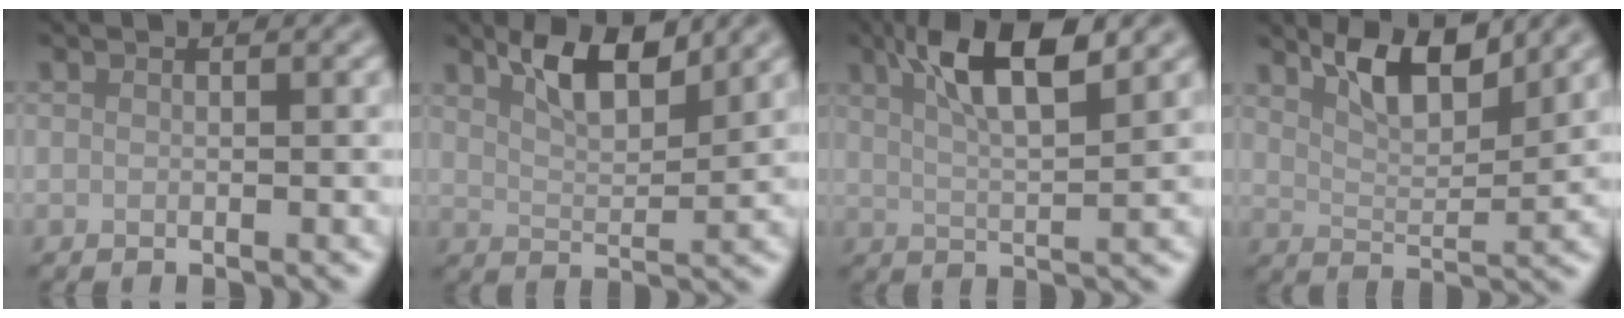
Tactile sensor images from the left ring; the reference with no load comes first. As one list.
[{"total": 5.0, "force": [3.3, 1.7, 3.4], "torque": [-0.060, 0.000, 0.055]}, {"total": 6.9, "force": [3.4, 1.9, 5.7], "torque": [-0.098, 0.010, 0.058]}, {"total": 5.4, "force": [3.9, 1.6, 3.3], "torque": [-0.059, 0.000, 0.065]}]